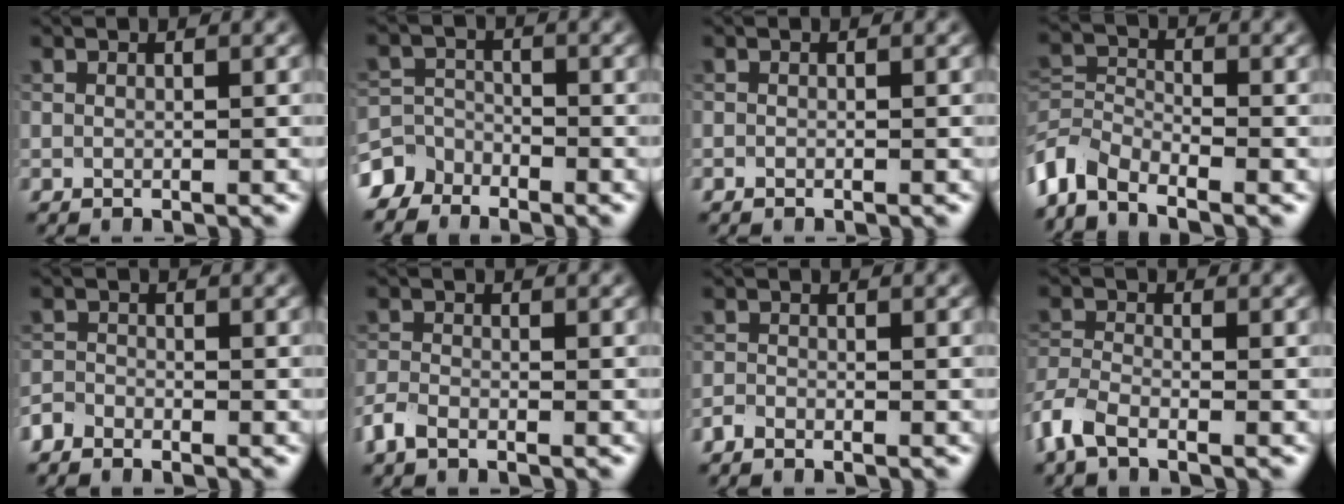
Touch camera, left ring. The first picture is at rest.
{"total": 4.2, "force": [-3.5, 2.3, 0.2], "torque": [0.011, 0.001, -0.070]}
{"total": 0.0}
{"total": 5.1, "force": [-4.0, 2.1, 2.3], "torque": [-0.048, -0.005, -0.093]}
{"total": 1.7, "force": [-1.5, 0.6, 0.2], "torque": [-0.009, 0.002, -0.040]}
{"total": 2.0, "force": [-1.5, 0.8, 1.0], "torque": [-0.023, 0.000, -0.040]}
{"total": 1.0, "force": [-0.9, 0.3, 0.2], "torque": [-0.003, 0.001, -0.022]}
{"total": 3.5, "force": [-2.6, 1.2, 2.0], "torque": [-0.050, -0.007, -0.068]}